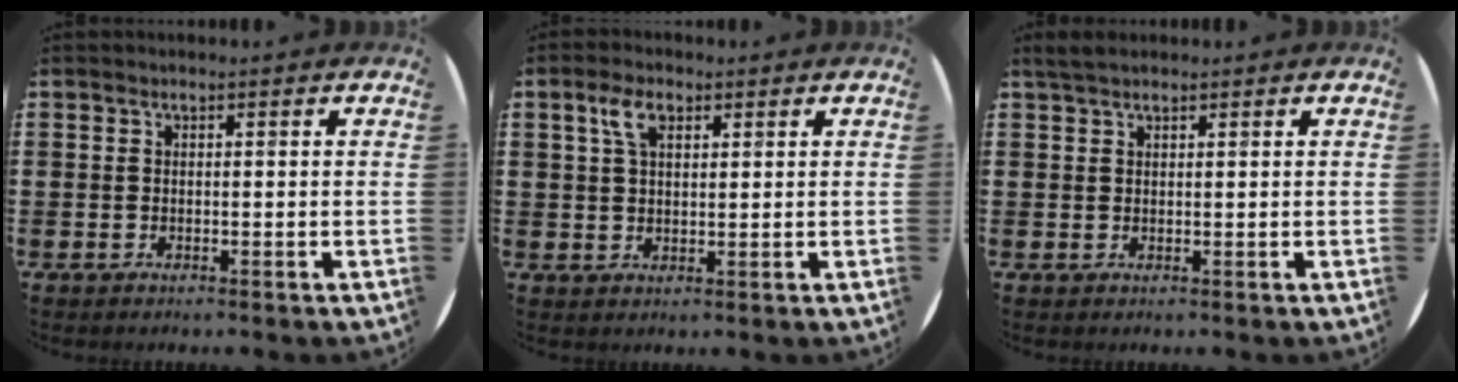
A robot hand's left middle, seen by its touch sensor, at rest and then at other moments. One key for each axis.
{"total": 3.9, "fx": 2.2, "fy": 2.0, "fz": 2.5, "tx": -0.056, "ty": 0.008, "tz": 0.040}
{"total": 1.8, "fx": 1.5, "fy": 0.4, "fz": 0.8, "tx": -0.018, "ty": 0.005, "tz": 0.028}